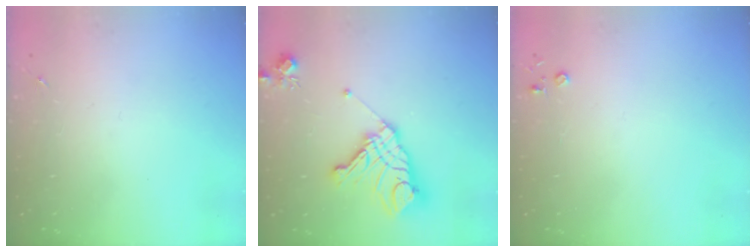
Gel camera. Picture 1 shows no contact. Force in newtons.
{"total": 17.5, "press": 17.4, "slide": 2.0}
{"total": 2.8, "press": 2.8, "slide": 0.3}